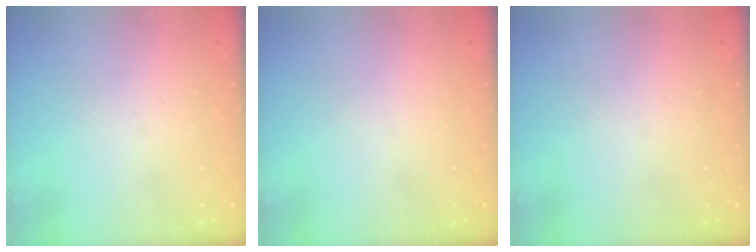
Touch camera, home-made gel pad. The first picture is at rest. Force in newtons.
{"total": 0.0}
{"total": 0.0}